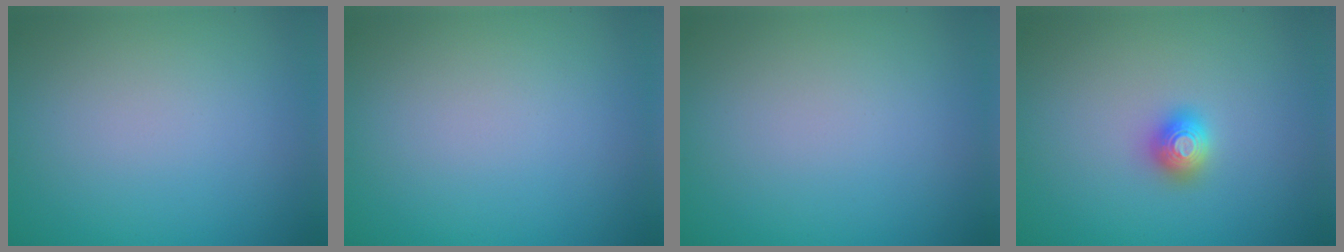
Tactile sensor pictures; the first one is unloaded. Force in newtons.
{"total": 0.0}
{"total": 0.0}
{"total": 2.0, "press": 2.0, "slide": 0.2}